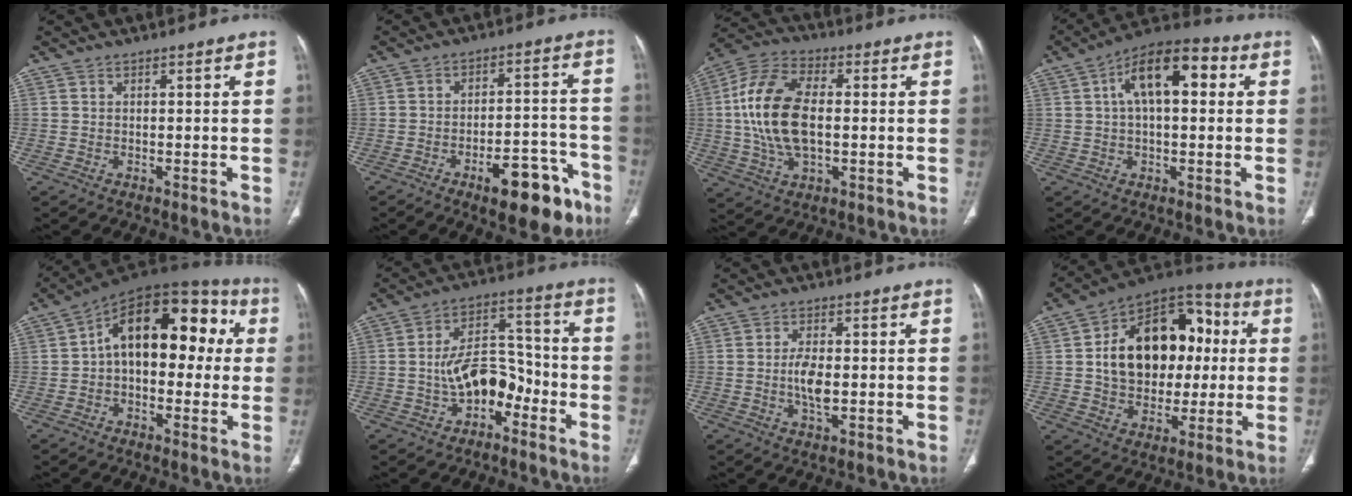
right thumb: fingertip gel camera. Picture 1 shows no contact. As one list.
[{"total": 11.8, "force": [-7.1, 4.9, 8.1], "torque": [-0.083, 0.056, -0.096]}, {"total": 16.4, "force": [0.3, 8.9, 13.7], "torque": [-0.281, 0.016, 0.004]}, {"total": 13.8, "force": [3.3, 6.8, 11.6], "torque": [-0.177, 0.030, 0.046]}, {"total": 19.1, "force": [2.4, 11.1, 15.3], "torque": [-0.181, 0.053, 0.024]}, {"total": 11.0, "force": [-3.8, 6.9, 7.6], "torque": [-0.105, 0.056, -0.068]}, {"total": 5.0, "force": [-0.4, 2.3, 4.5], "torque": [-0.087, -0.002, -0.008]}, {"total": 22.5, "force": [2.4, 15.8, 15.8], "torque": [-0.215, 0.030, 0.043]}]